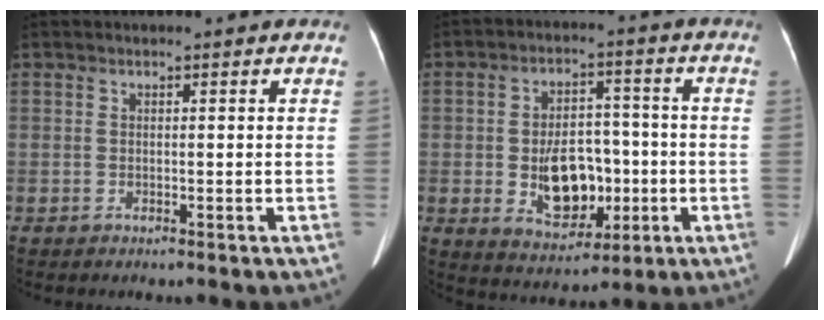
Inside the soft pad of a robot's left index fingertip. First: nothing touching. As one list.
[{"total": 10.4, "force": [-1.9, 6.5, 7.9], "torque": [-0.140, 0.010, -0.020]}]